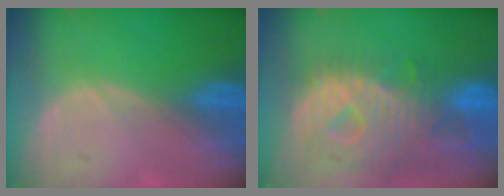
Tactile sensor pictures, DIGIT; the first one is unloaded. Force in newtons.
{"total": 12.6, "press": 10.9, "slide": 6.4}